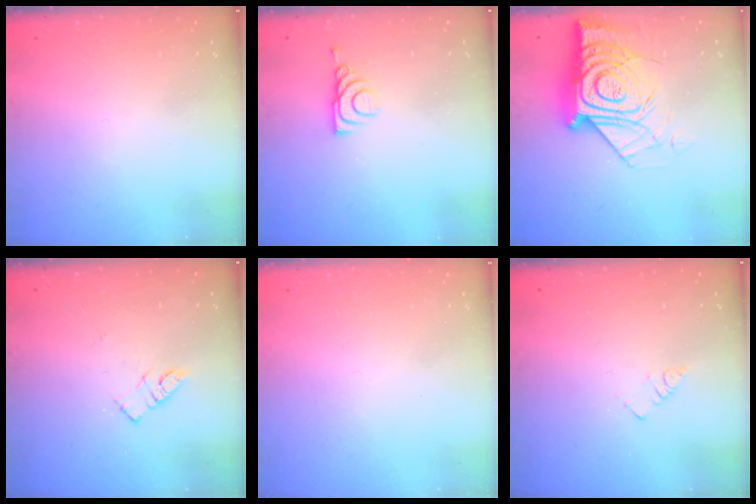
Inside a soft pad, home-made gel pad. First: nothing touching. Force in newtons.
{"total": 6.0, "press": 5.9, "slide": 0.8}
{"total": 22.0, "press": 21.9, "slide": 1.7}
{"total": 5.5, "press": 5.4, "slide": 0.5}
{"total": 1.6, "press": 1.6, "slide": 0.1}
{"total": 2.3, "press": 2.3, "slide": 0.4}